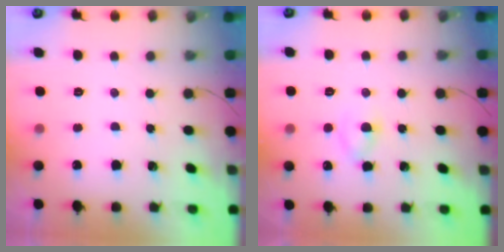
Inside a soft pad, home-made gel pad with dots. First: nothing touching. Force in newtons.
{"total": 3.8, "press": 3.6, "slide": 1.3}